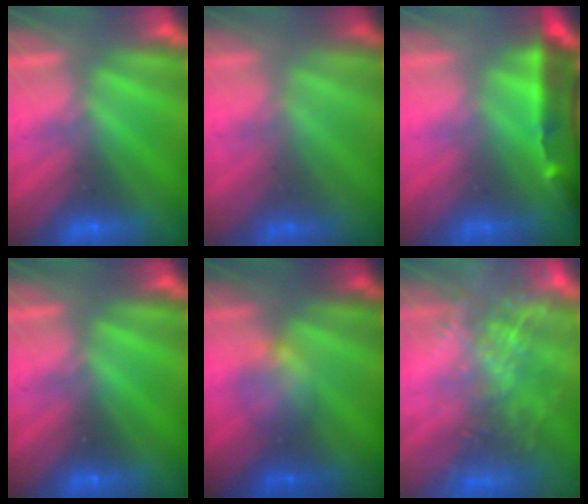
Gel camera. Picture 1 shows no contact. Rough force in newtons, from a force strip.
{"total": 1.7}
{"total": 3.9}
{"total": 0.0}
{"total": 2.2}
{"total": 5.7}